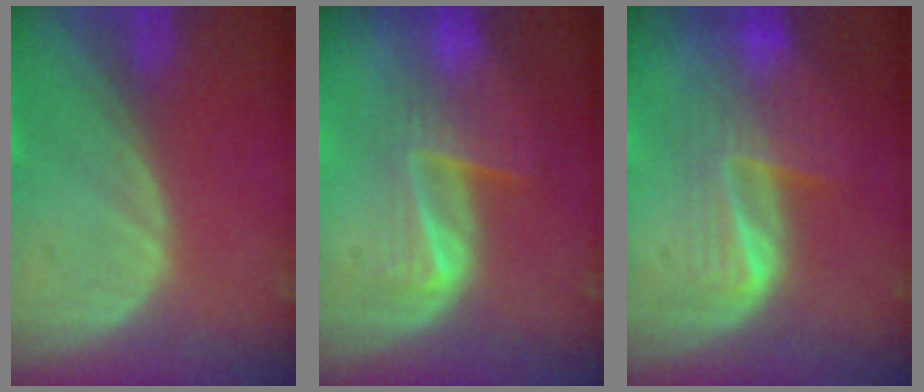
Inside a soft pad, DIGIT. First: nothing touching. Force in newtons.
{"total": 6.6, "press": 5.5, "slide": 3.6}
{"total": 6.7, "press": 6.3, "slide": 2.2}